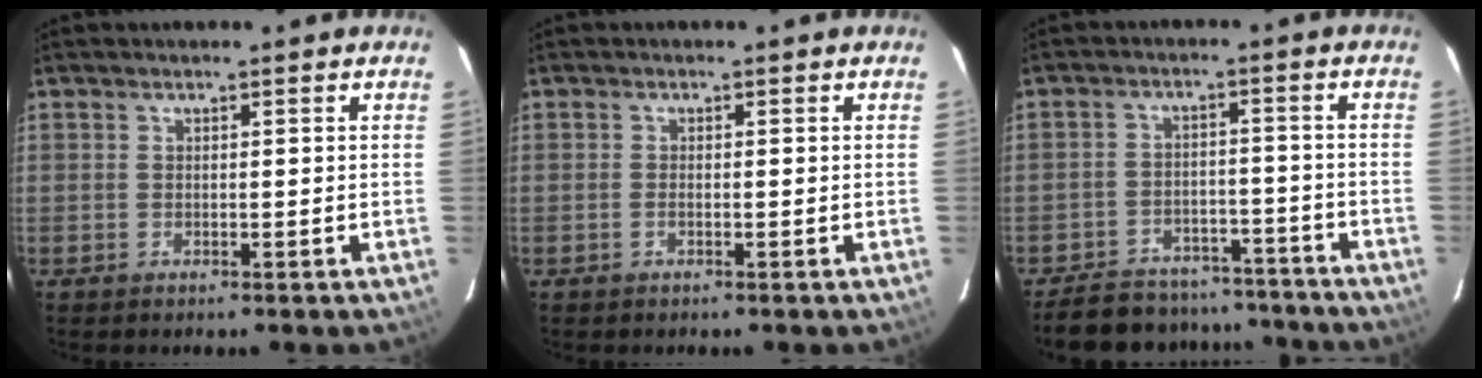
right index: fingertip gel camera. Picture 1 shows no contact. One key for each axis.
{"total": 0.8, "fx": -0.4, "fy": 0.4, "fz": 0.6, "tx": -0.013, "ty": 0.000, "tz": -0.008}
{"total": 17.3, "fx": -15.0, "fy": 6.7, "fz": 5.4, "tx": -0.131, "ty": 0.028, "tz": -0.193}